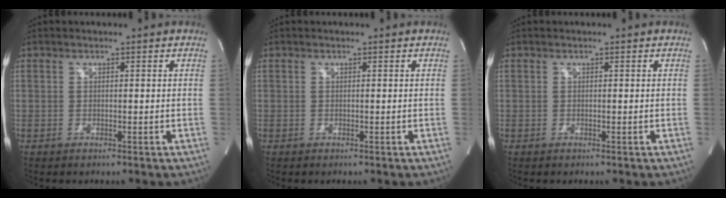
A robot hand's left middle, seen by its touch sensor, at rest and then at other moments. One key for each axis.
{"total": 0.0}
{"total": 0.0}